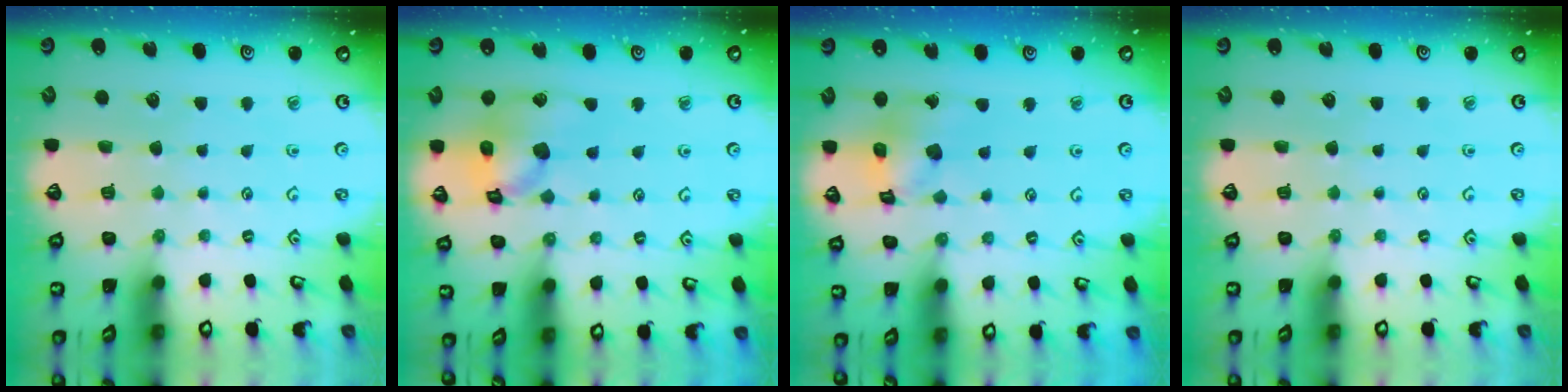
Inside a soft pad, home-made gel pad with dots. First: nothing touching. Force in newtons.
{"total": 14.3, "press": 14.2, "slide": 2.0}
{"total": 12.3, "press": 12.2, "slide": 1.5}
{"total": 0.0}